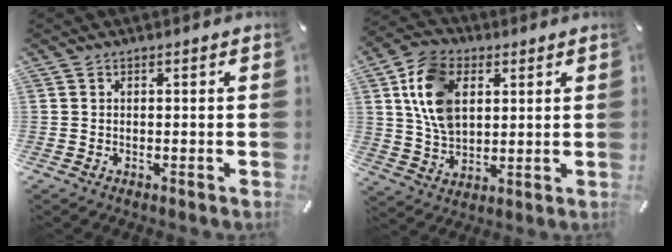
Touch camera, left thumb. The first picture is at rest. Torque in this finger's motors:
{"motor_torque": [0.71, 0.27, 1.44, -1.33, 0.21]}